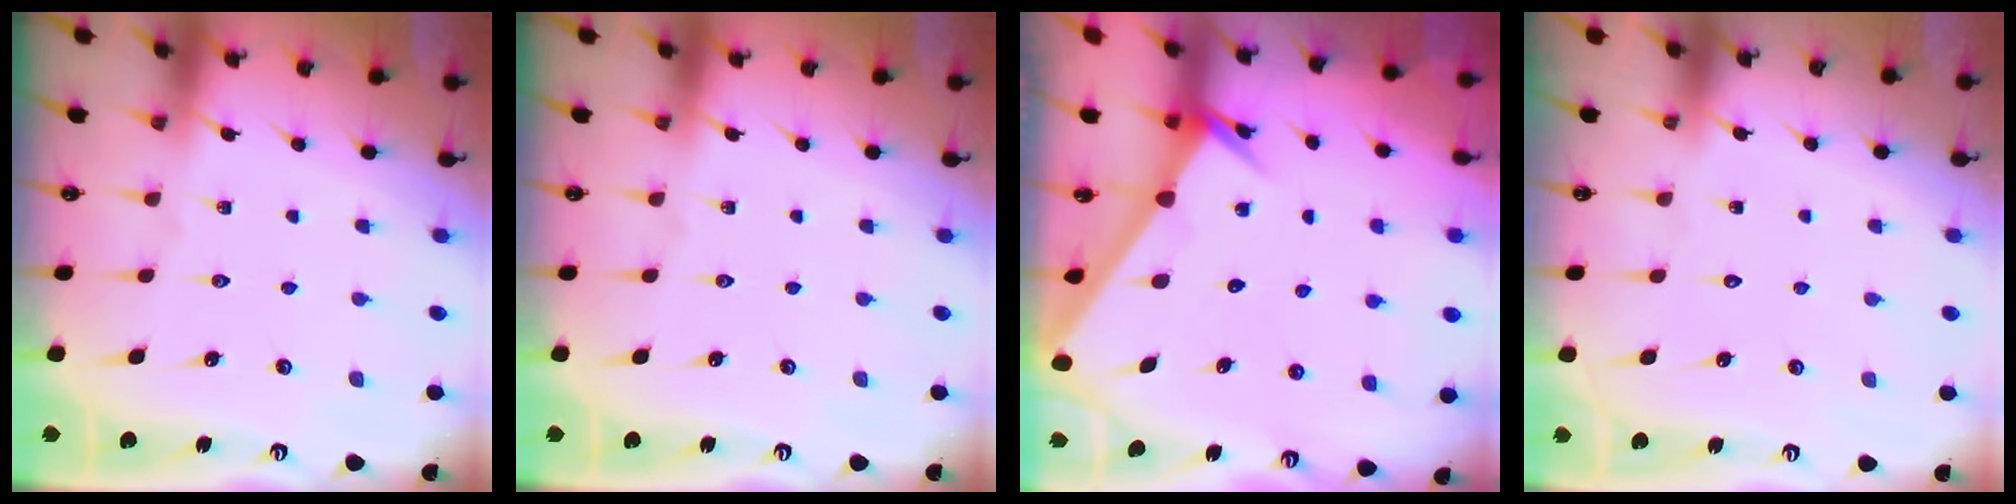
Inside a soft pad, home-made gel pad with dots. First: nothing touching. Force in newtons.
{"total": 0.0}
{"total": 2.4, "press": 2.4, "slide": 0.1}
{"total": 1.8, "press": 1.7, "slide": 0.1}